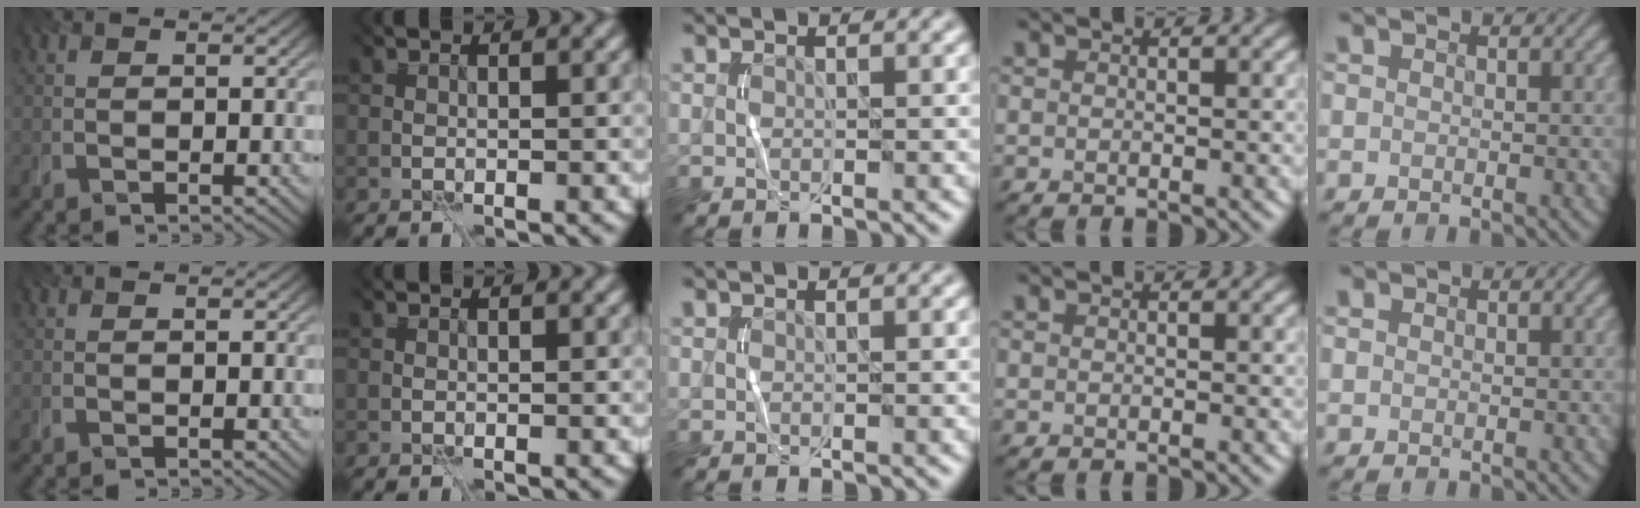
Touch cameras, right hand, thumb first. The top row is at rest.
{"little": {"total": 0.6, "force": [-0.3, -0.2, -0.4], "torque": [0.004, -0.003, 0.000]}}